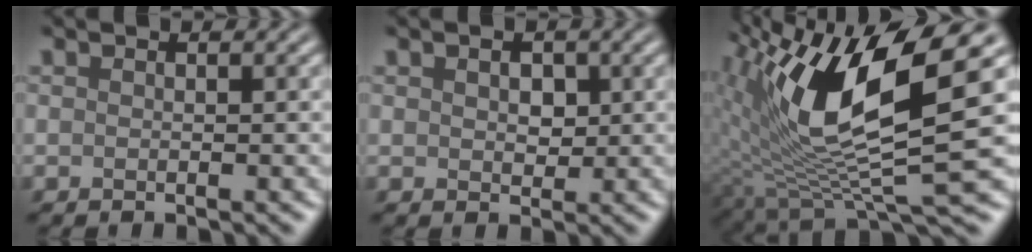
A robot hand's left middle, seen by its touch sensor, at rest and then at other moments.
{"total": 1.6, "force": [0.6, 1.1, 0.9], "torque": [-0.017, -0.001, 0.009]}
{"total": 13.0, "force": [3.7, 3.7, 11.8], "torque": [-0.229, -0.007, 0.072]}